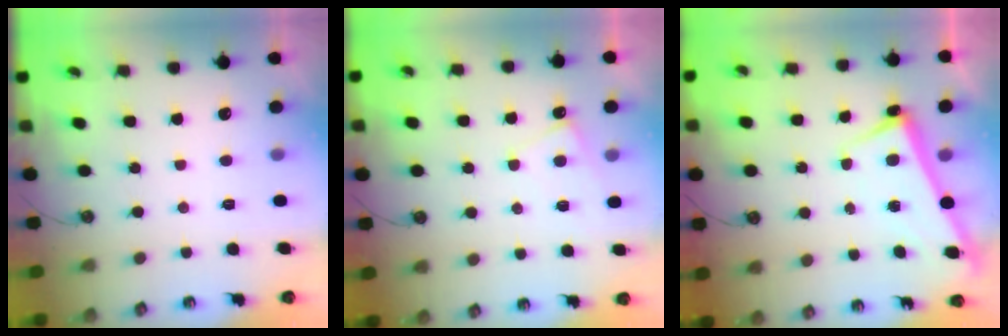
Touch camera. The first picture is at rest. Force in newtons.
{"total": 1.7, "press": 1.7, "slide": 0.4}
{"total": 2.5, "press": 2.4, "slide": 0.5}